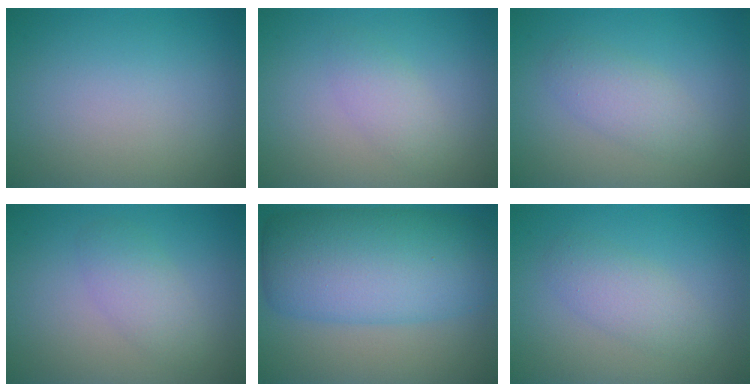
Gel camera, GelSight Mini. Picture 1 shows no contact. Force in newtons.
{"total": 1.9, "press": 1.9, "slide": 0.1}
{"total": 2.5, "press": 2.5, "slide": 0.1}
{"total": 2.4, "press": 2.4, "slide": 0.1}
{"total": 10.2, "press": 10.2, "slide": 0.3}
{"total": 2.5, "press": 2.5, "slide": 0.1}